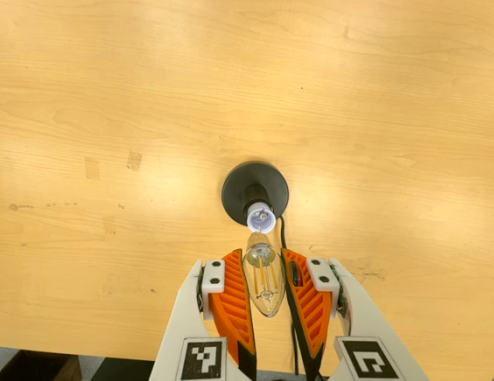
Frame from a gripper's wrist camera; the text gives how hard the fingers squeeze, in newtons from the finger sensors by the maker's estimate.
{"total": 13.3, "left": 14.4, "right": 12.2}